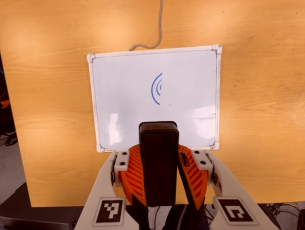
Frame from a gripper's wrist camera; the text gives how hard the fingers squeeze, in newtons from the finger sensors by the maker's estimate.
{"total": 9.0, "left": 8.8, "right": 9.2}